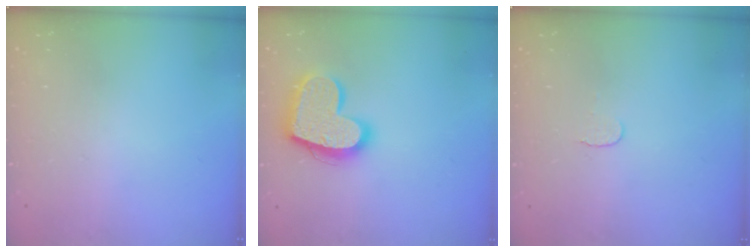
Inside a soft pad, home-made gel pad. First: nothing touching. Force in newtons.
{"total": 18.3, "press": 18.2, "slide": 1.4}
{"total": 3.5, "press": 3.5, "slide": 0.3}